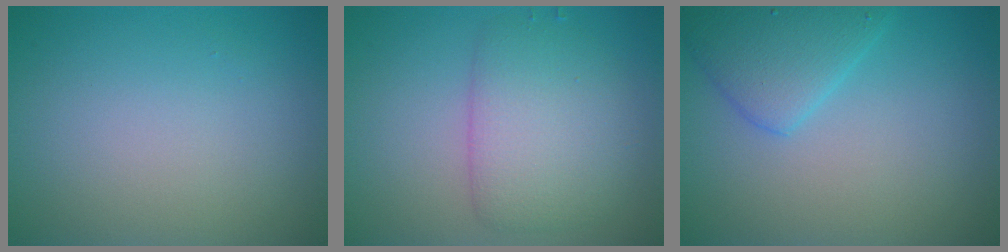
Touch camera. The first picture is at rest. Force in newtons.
{"total": 4.7, "press": 4.7, "slide": 0.2}
{"total": 3.6, "press": 3.6, "slide": 0.1}